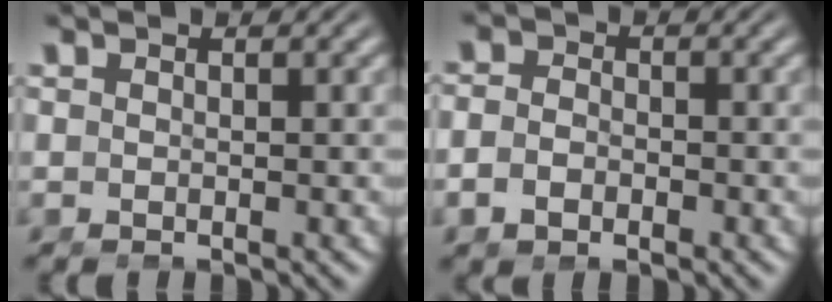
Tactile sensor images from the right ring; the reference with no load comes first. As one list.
[{"total": 2.3, "force": [-1.2, 1.6, 1.1], "torque": [-0.028, -0.014, -0.019]}]